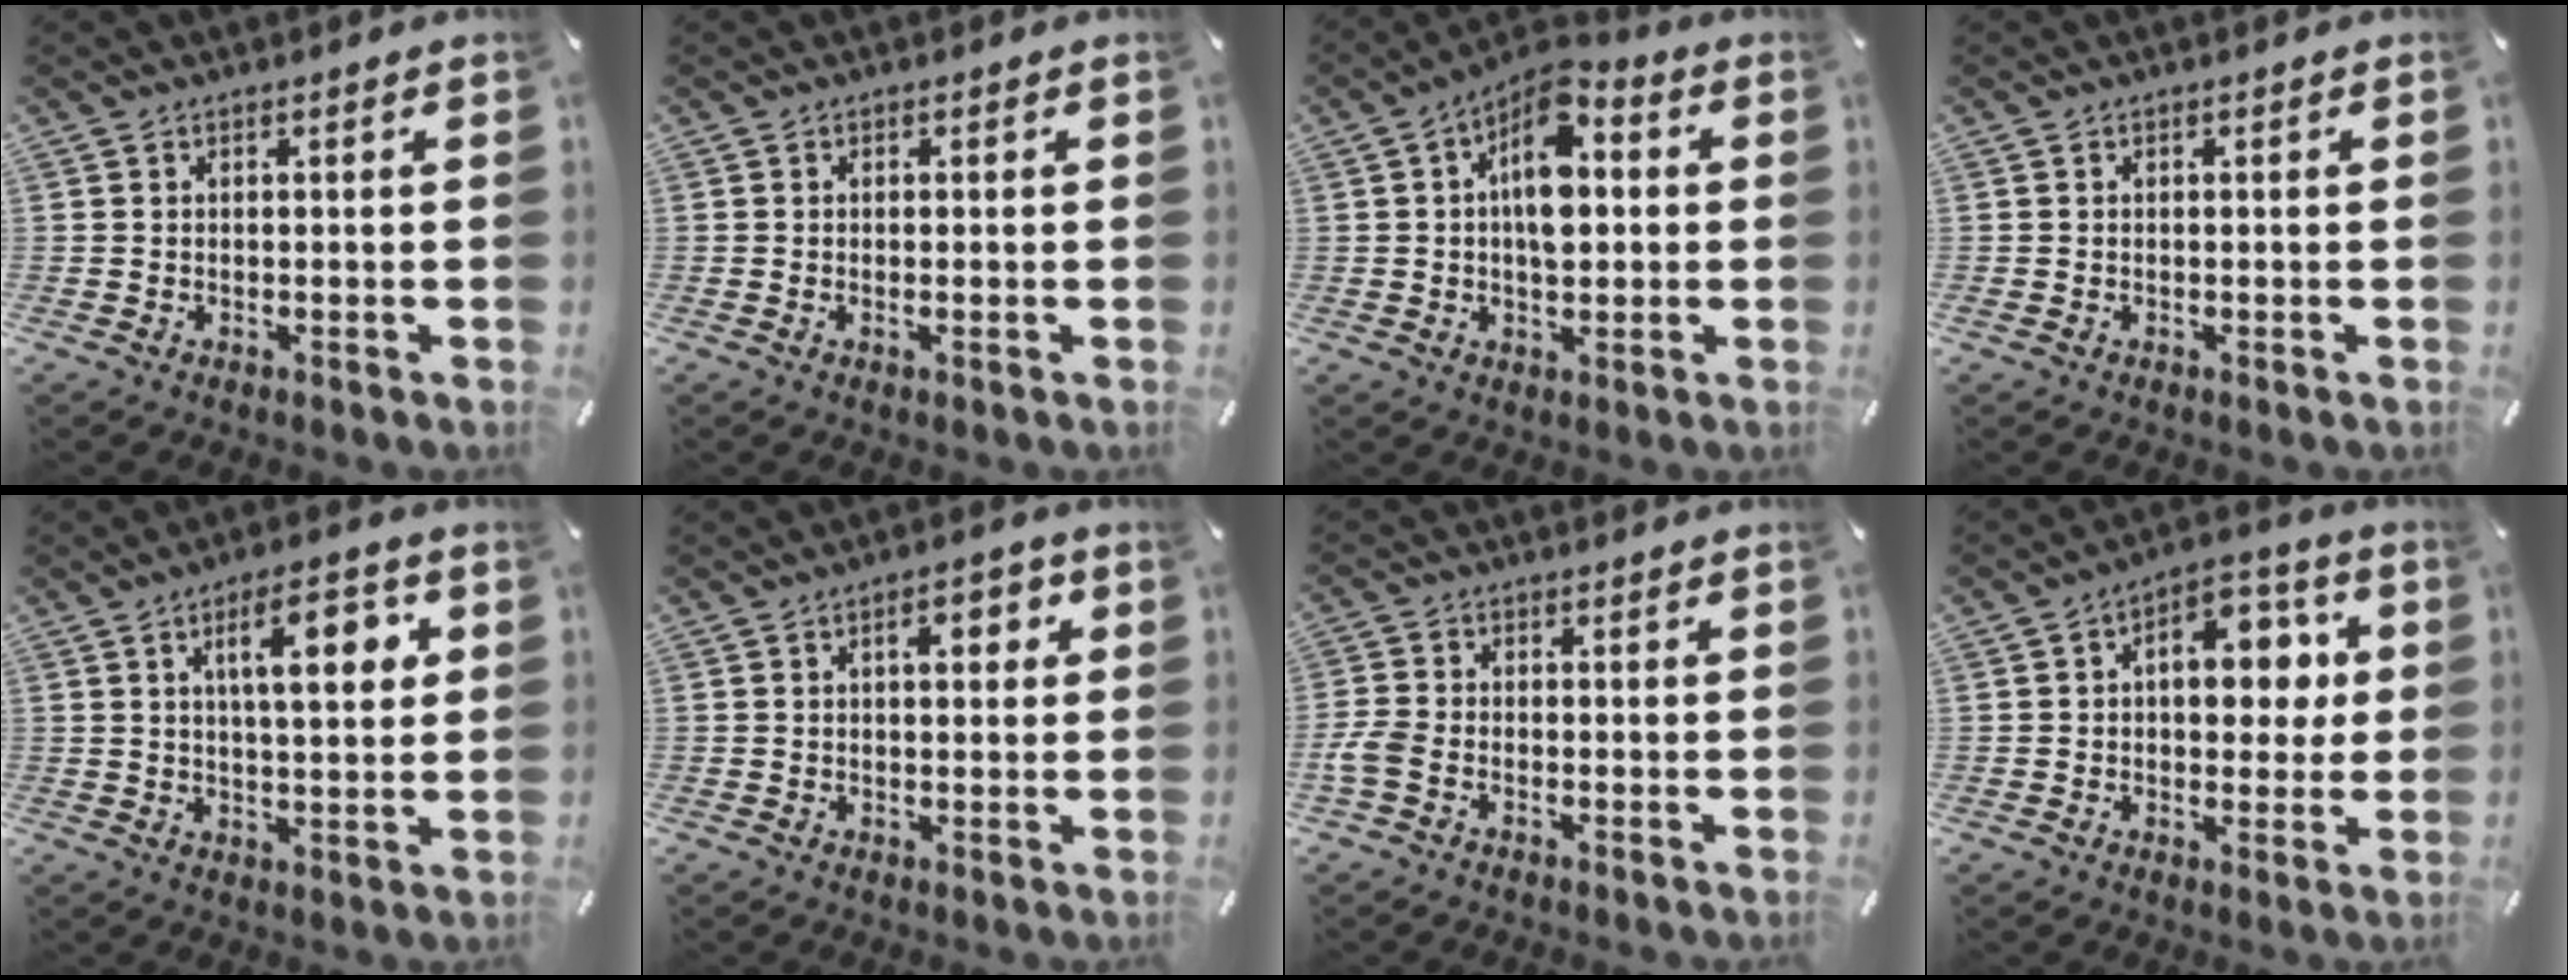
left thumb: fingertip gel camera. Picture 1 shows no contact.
{"total": 0.8, "force": [0.0, 0.0, 0.8], "torque": [-0.014, -0.002, -0.001]}
{"total": 11.1, "force": [2.0, 6.8, 8.5], "torque": [-0.126, -0.011, 0.034]}
{"total": 0.0}
{"total": 11.2, "force": [4.1, 3.9, 9.6], "torque": [-0.154, -0.005, 0.059]}
{"total": 4.7, "force": [1.3, 2.4, 3.8], "torque": [-0.048, 0.000, 0.012]}
{"total": 4.0, "force": [-2.0, 2.3, 2.6], "torque": [-0.068, 0.000, -0.041]}
{"total": 12.1, "force": [1.7, 7.8, 9.1], "torque": [-0.111, 0.002, 0.024]}